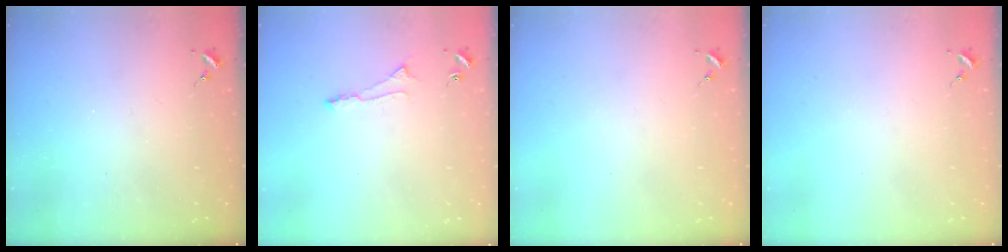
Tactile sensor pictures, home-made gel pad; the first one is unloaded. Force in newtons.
{"total": 6.8, "press": 6.8, "slide": 0.6}
{"total": 0.0}
{"total": 0.0}